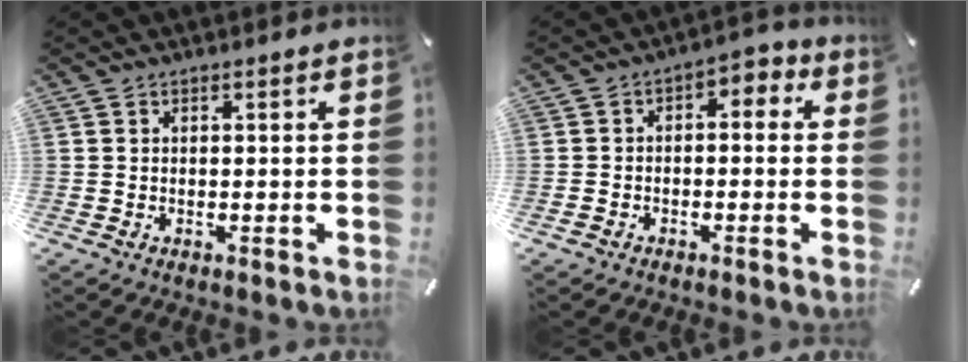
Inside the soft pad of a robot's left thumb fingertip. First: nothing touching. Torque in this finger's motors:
{"motor_torque": [0.18, 0.72, 0.02, -0.02, 0.09]}